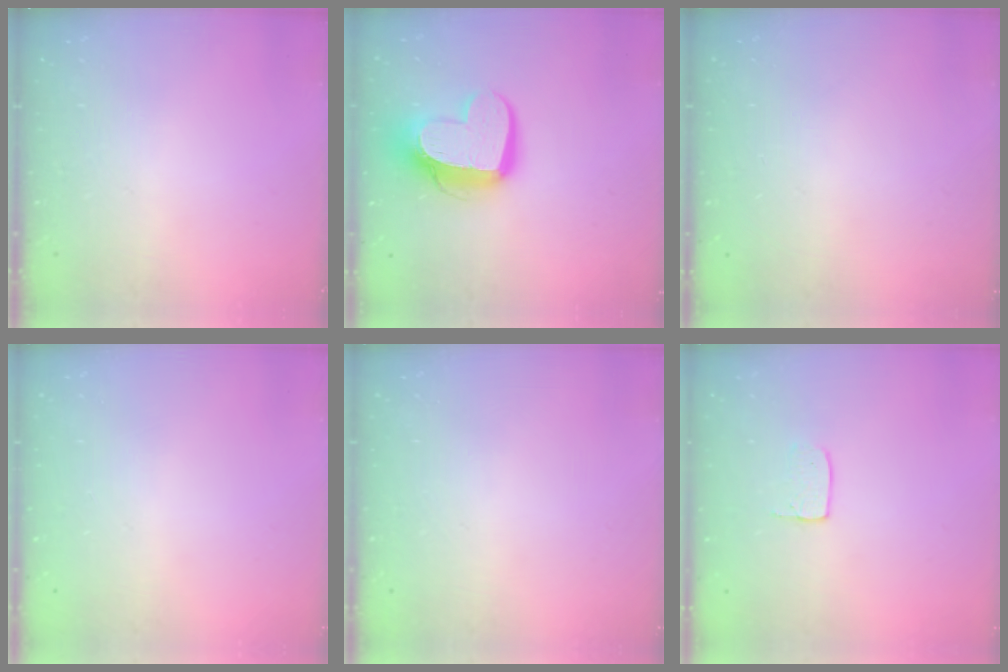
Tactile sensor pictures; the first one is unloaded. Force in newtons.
{"total": 14.0, "press": 13.9, "slide": 1.3}
{"total": 0.0}
{"total": 0.5, "press": 0.5, "slide": 0.1}
{"total": 0.0}
{"total": 3.5, "press": 3.5, "slide": 0.2}